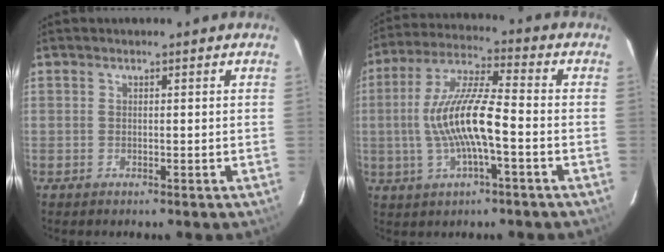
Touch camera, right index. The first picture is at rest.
{"total": 12.9, "force": [-2.4, 2.3, 12.5], "torque": [-0.252, 0.007, -0.045]}